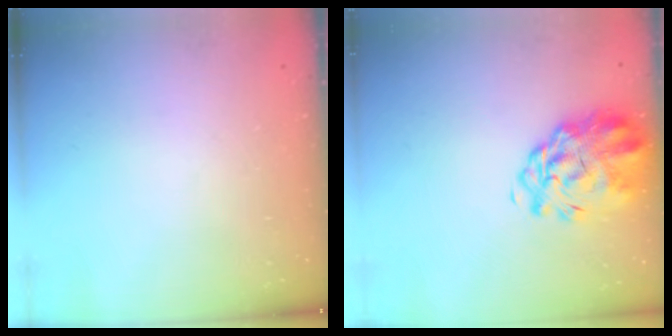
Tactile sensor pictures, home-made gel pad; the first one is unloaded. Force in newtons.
{"total": 6.1, "press": 5.5, "slide": 2.7}